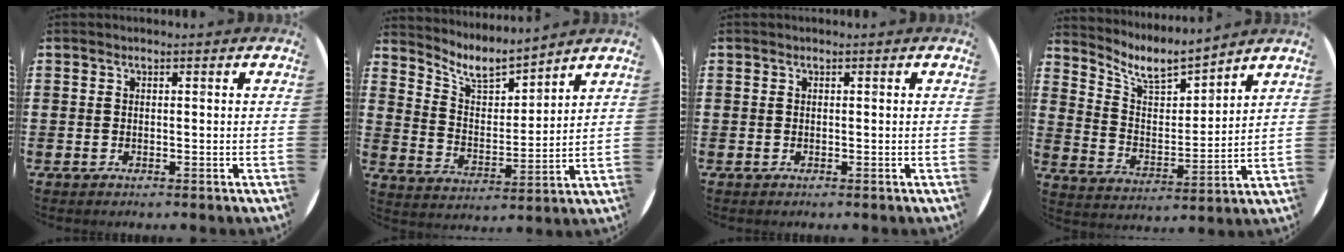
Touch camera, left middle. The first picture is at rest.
{"total": 7.0, "force": [6.3, 1.9, 2.5], "torque": [-0.073, -0.032, 0.111]}
{"total": 0.0}
{"total": 7.6, "force": [6.7, 2.0, 3.0], "torque": [-0.076, -0.039, 0.116]}